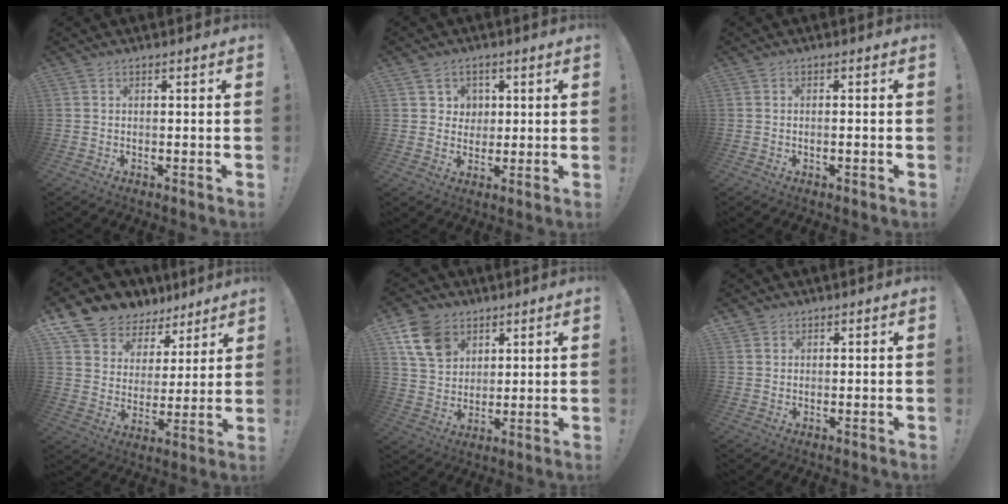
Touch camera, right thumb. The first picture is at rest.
{"total": 5.2, "force": [2.2, 4.7, 0.2], "torque": [0.006, -0.015, 0.040]}
{"total": 0.9, "force": [-0.6, 0.1, 0.7], "torque": [-0.014, 0.000, -0.010]}
{"total": 9.9, "force": [7.4, 6.3, 1.5], "torque": [-0.030, -0.069, 0.142]}
{"total": 13.0, "force": [6.9, 9.4, 5.6], "torque": [-0.093, -0.022, 0.139]}
{"total": 2.0, "force": [1.6, 1.2, 0.0], "torque": [0.006, -0.010, 0.029]}